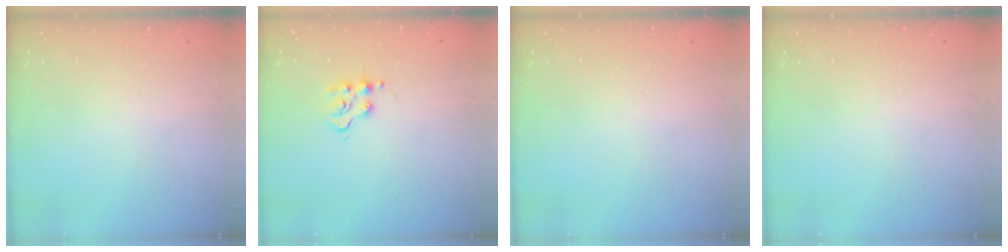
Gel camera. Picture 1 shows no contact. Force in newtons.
{"total": 4.3, "press": 4.3, "slide": 0.4}
{"total": 0.0}
{"total": 0.0}